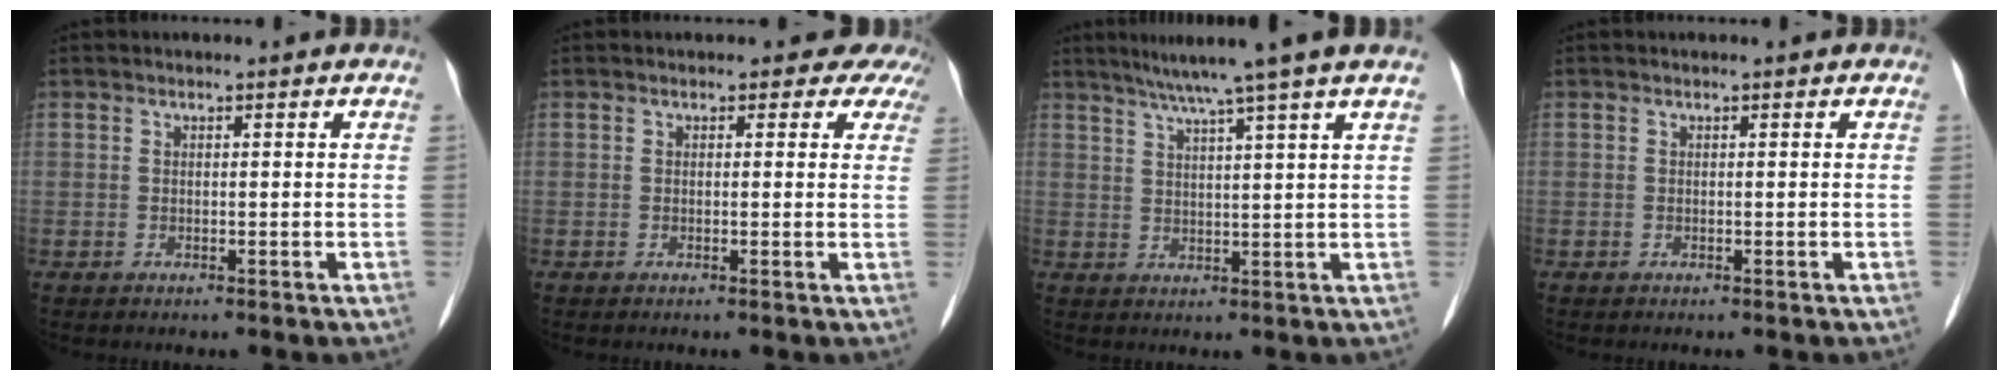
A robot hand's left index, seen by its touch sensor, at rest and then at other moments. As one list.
[{"total": 3.8, "force": [3.1, 2.1, 0.4], "torque": [0.020, -0.007, 0.003]}, {"total": 8.0, "force": [6.2, -2.1, 4.7], "torque": [-0.070, 0.013, 0.087]}, {"total": 0.0}]